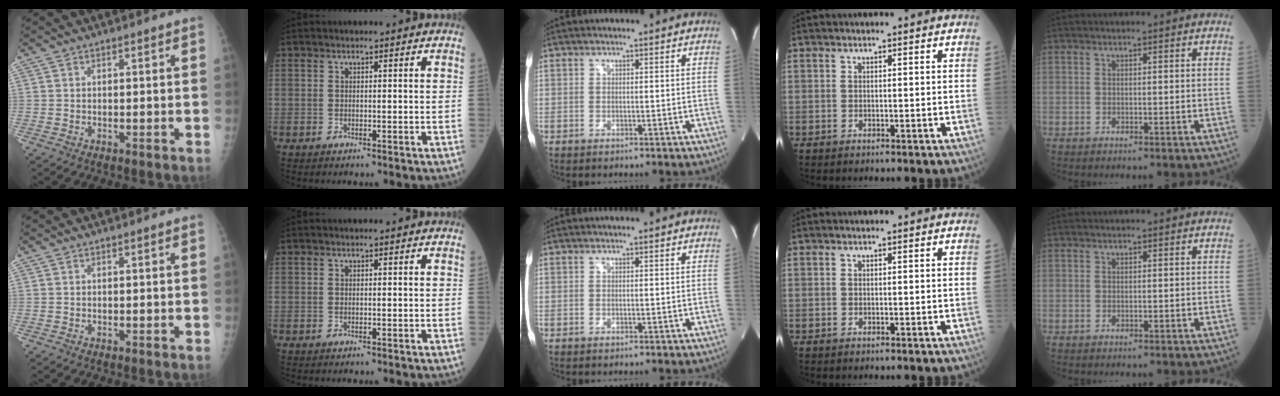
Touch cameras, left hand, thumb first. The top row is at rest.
{}